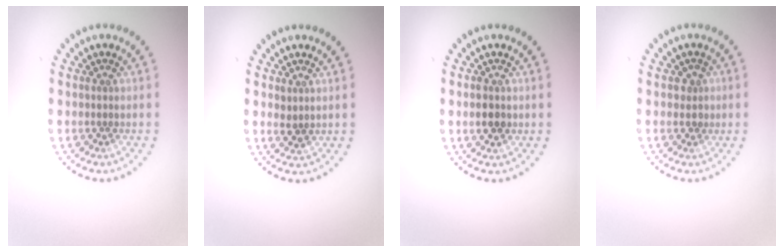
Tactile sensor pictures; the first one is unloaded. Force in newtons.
{"total": 1.0, "press": 1.0, "slide": 0.4}
{"total": 2.3, "press": 2.3, "slide": 0.1}
{"total": 1.4, "press": 1.2, "slide": 0.7}